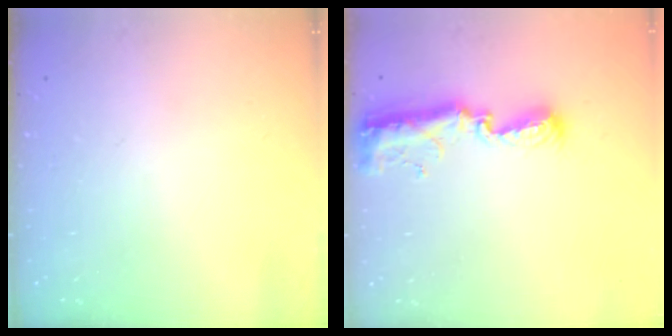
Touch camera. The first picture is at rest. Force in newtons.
{"total": 12.8, "press": 11.4, "slide": 5.9}